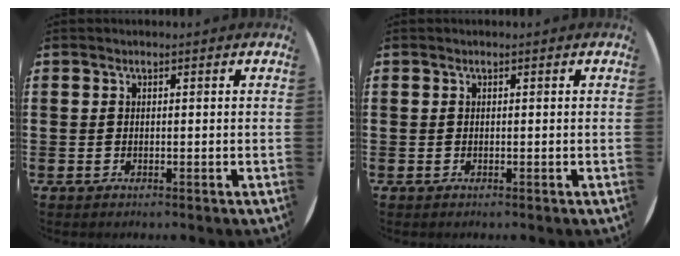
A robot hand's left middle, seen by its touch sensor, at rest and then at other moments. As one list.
[{"total": 0.0}]